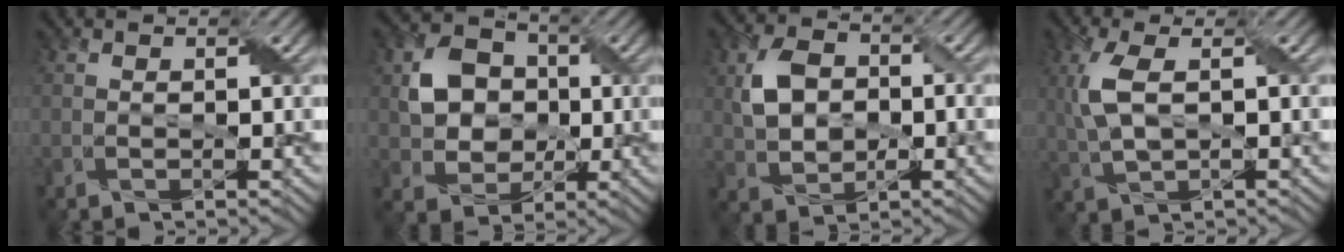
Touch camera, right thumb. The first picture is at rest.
{"total": 6.6, "force": [0.7, 6.0, 2.8], "torque": [-0.064, 0.005, 0.005]}
{"total": 6.2, "force": [0.5, 4.7, 4.1], "torque": [-0.091, 0.003, 0.010]}
{"total": 5.1, "force": [1.1, 2.1, 4.5], "torque": [-0.121, 0.005, 0.021]}